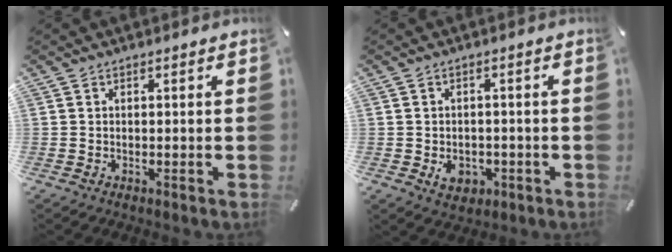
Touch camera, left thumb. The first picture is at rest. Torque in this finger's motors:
{"motor_torque": [0.00, 0.04, 0.00, 0.01, 0.00]}